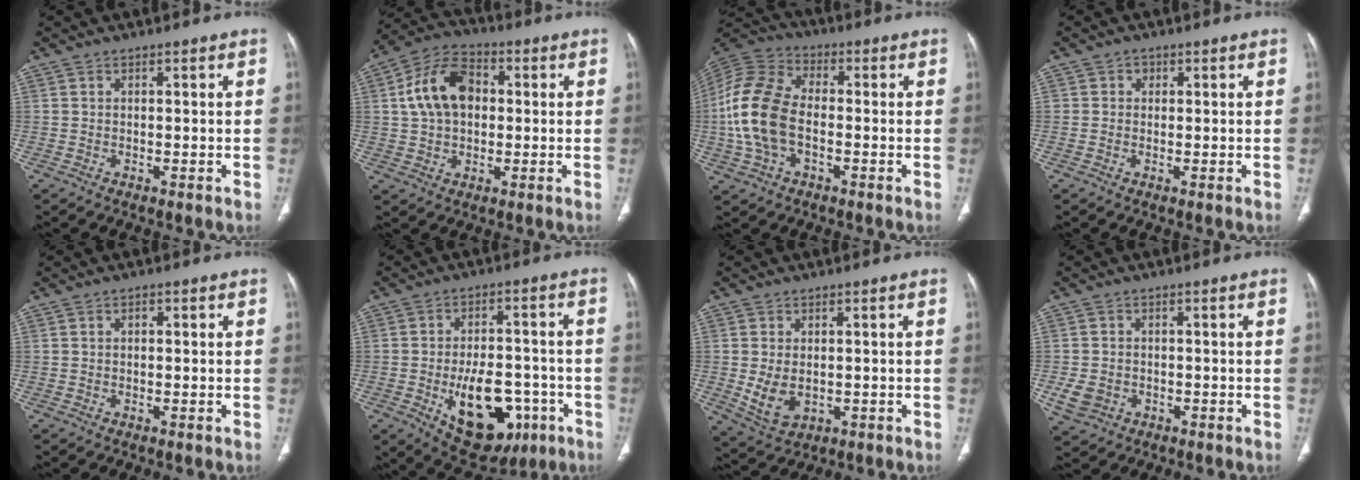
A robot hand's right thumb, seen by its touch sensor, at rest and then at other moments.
{"total": 12.8, "force": [1.7, 8.7, 9.2], "torque": [-0.153, 0.021, 0.023]}
{"total": 15.4, "force": [-2.0, 9.6, 11.9], "torque": [-0.260, 0.027, -0.040]}
{"total": 1.4, "force": [0.4, 1.3, 0.3], "torque": [0.007, 0.002, 0.002]}
{"total": 1.1, "force": [0.4, 0.6, 0.8], "torque": [-0.014, 0.003, 0.006]}
{"total": 17.2, "force": [-5.9, 9.8, 12.9], "torque": [-0.159, 0.025, -0.068]}
{"total": 6.3, "force": [-0.5, 4.3, 4.6], "torque": [-0.082, -0.009, 0.008]}
{"total": 4.6, "force": [-1.3, 3.8, 2.3], "torque": [-0.046, 0.002, -0.014]}